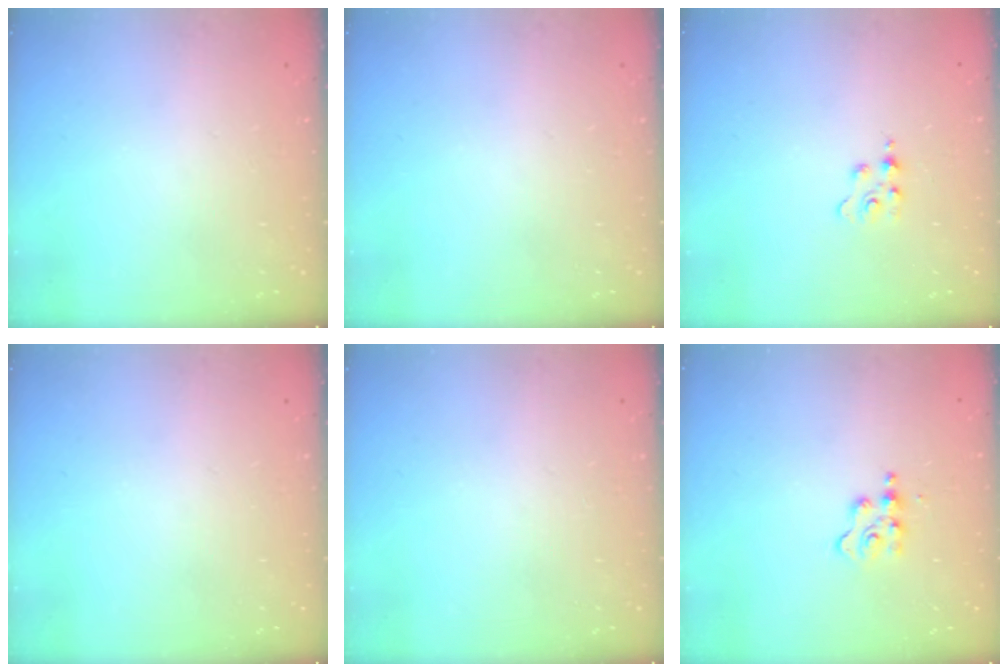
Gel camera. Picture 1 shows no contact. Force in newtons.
{"total": 0.0}
{"total": 1.8, "press": 1.8, "slide": 0.3}
{"total": 0.0}
{"total": 0.0}
{"total": 4.0, "press": 4.0, "slide": 0.6}